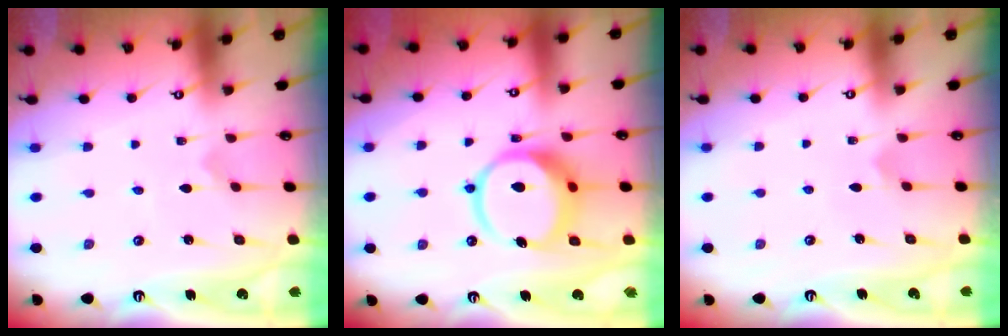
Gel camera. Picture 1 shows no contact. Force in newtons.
{"total": 13.6, "press": 13.5, "slide": 1.6}
{"total": 3.2, "press": 3.1, "slide": 0.2}